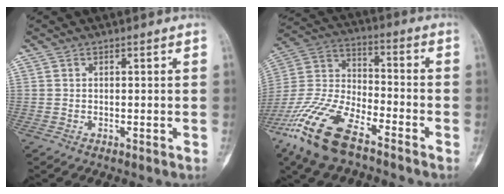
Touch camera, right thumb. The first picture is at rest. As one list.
[{"total": 18.2, "force": [-11.7, 7.1, 12.0], "torque": [-0.252, 0.041, -0.229]}]